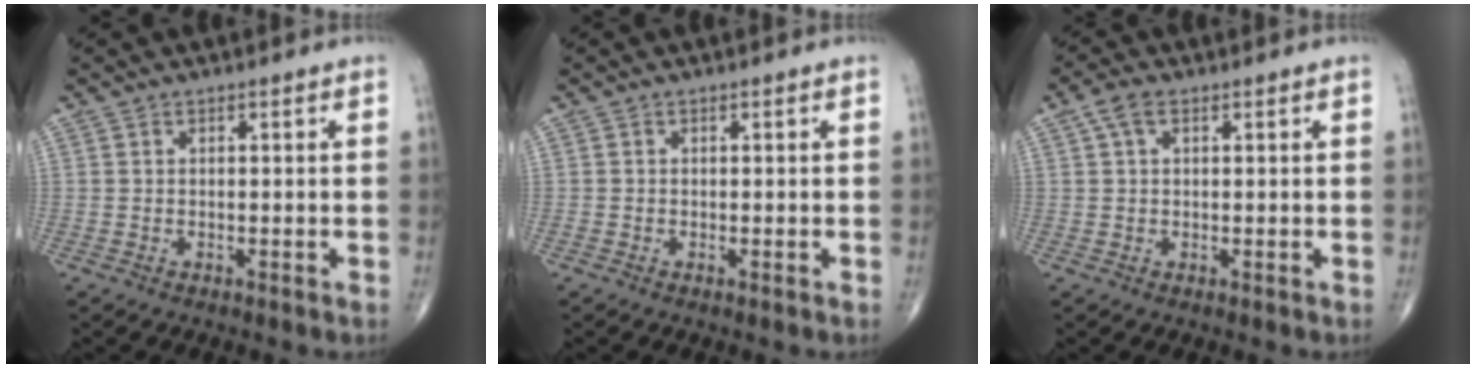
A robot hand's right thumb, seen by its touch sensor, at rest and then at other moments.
{"total": 0.0}
{"total": 3.1, "force": [1.3, 1.6, 2.3], "torque": [-0.051, 0.013, 0.025]}